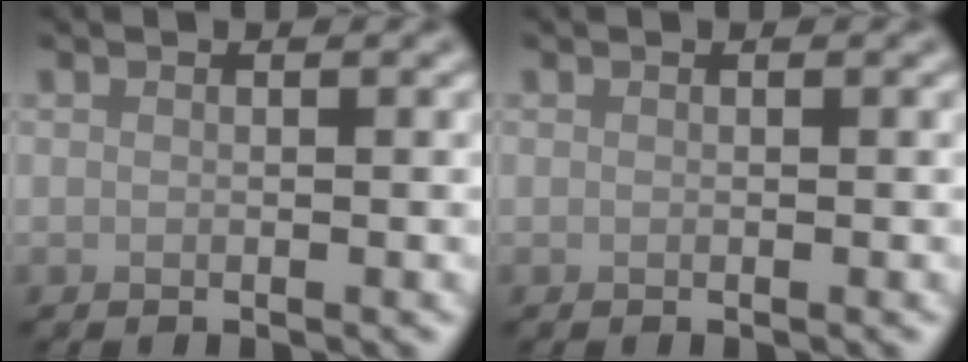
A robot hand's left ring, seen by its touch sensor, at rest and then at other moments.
{"total": 0.0}